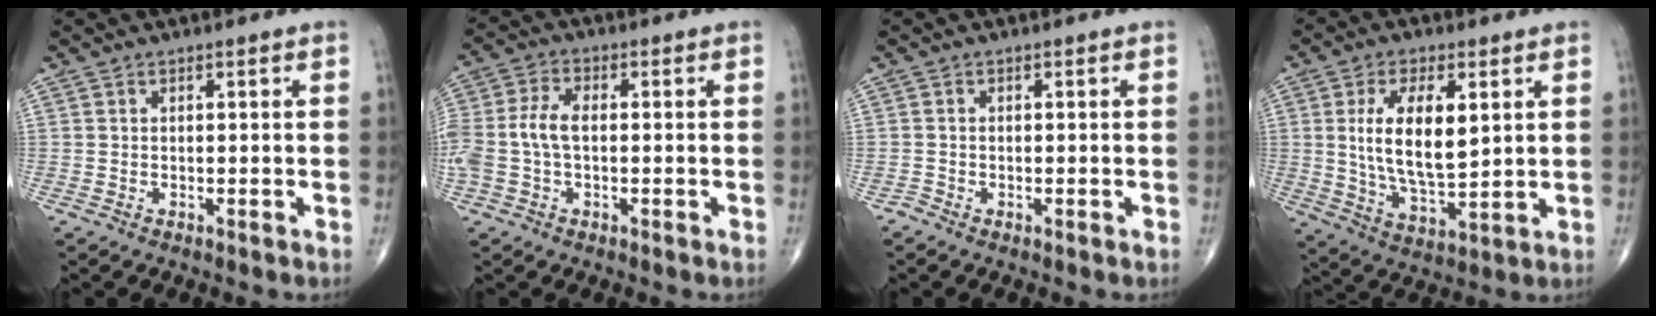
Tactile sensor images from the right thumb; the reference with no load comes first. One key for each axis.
{"total": 8.5, "fx": -0.7, "fy": 5.1, "fz": 6.8, "tx": -0.172, "ty": 0.021, "tz": -0.015}
{"total": 0.6, "fx": -0.5, "fy": 0.2, "fz": 0.0, "tx": -0.002, "ty": -0.002, "tz": -0.016}
{"total": 13.2, "fx": 2.8, "fy": 6.0, "fz": 11.5, "tx": -0.201, "ty": -0.020, "tz": 0.059}